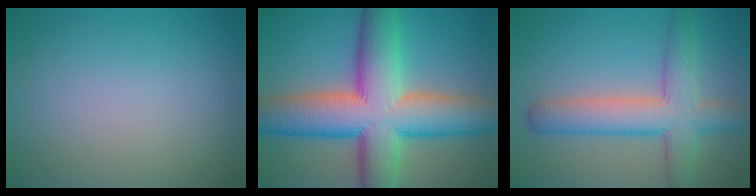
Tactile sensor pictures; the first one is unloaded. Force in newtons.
{"total": 13.4, "press": 13.4, "slide": 0.8}
{"total": 6.4, "press": 6.4, "slide": 0.2}